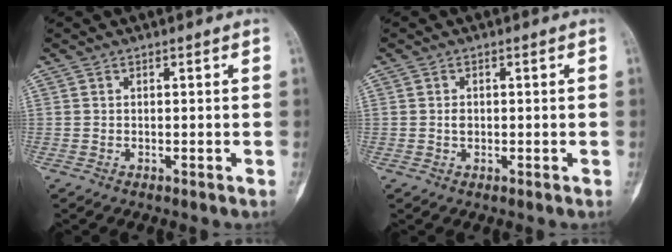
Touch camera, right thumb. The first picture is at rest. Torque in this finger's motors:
{"motor_torque": [0.33, 0.29, 0.30, -0.29, 0.04]}